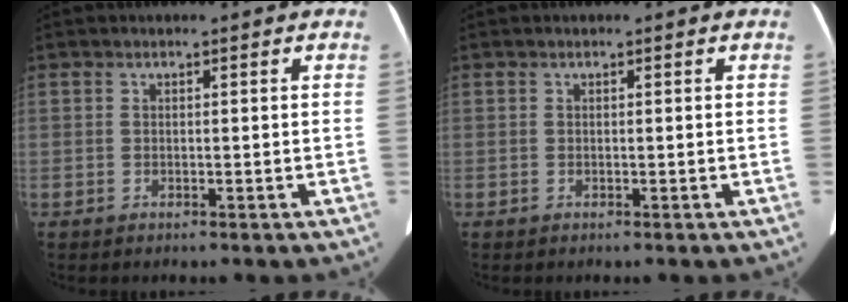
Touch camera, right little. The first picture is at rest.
{"total": 0.0}